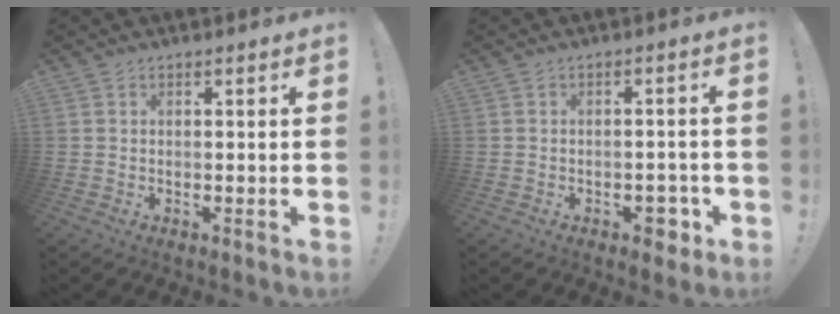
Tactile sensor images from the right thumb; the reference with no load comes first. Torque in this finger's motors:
{"motor_torque": [0.27, -0.40, 0.14, -0.69, -0.02]}